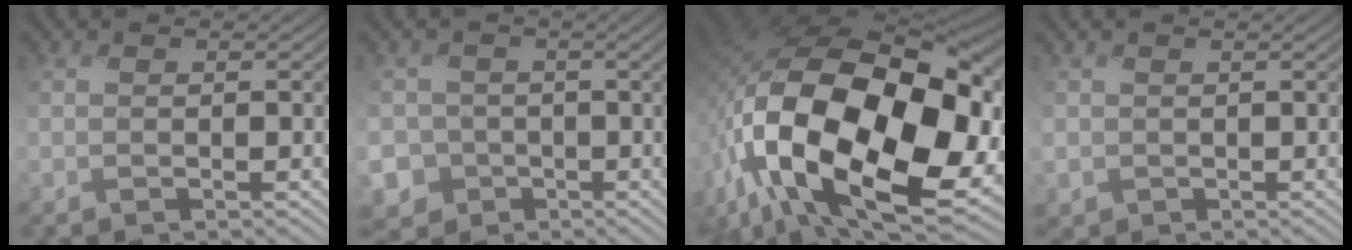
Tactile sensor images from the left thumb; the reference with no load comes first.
{"total": 5.9, "force": [-2.9, 5.1, -0.3], "torque": [-0.014, -0.021, -0.075]}
{"total": 21.3, "force": [-5.0, 12.0, 16.8], "torque": [-0.364, -0.029, -0.082]}
{"total": 1.5, "force": [0.2, 0.8, -1.2], "torque": [0.008, -0.008, -0.002]}